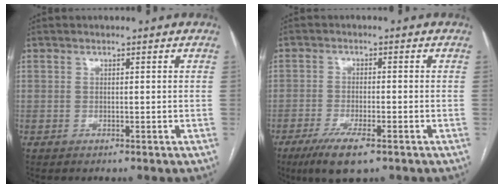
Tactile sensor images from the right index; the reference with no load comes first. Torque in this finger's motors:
{"motor_torque": [0.22, -0.25, 0.10, 0.01]}